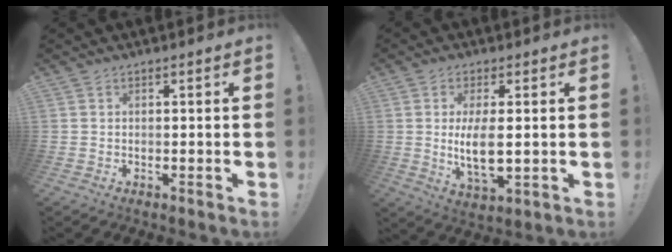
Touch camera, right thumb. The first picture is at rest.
{"total": 9.1, "force": [0.6, 3.5, 8.4], "torque": [-0.159, -0.020, 0.006]}